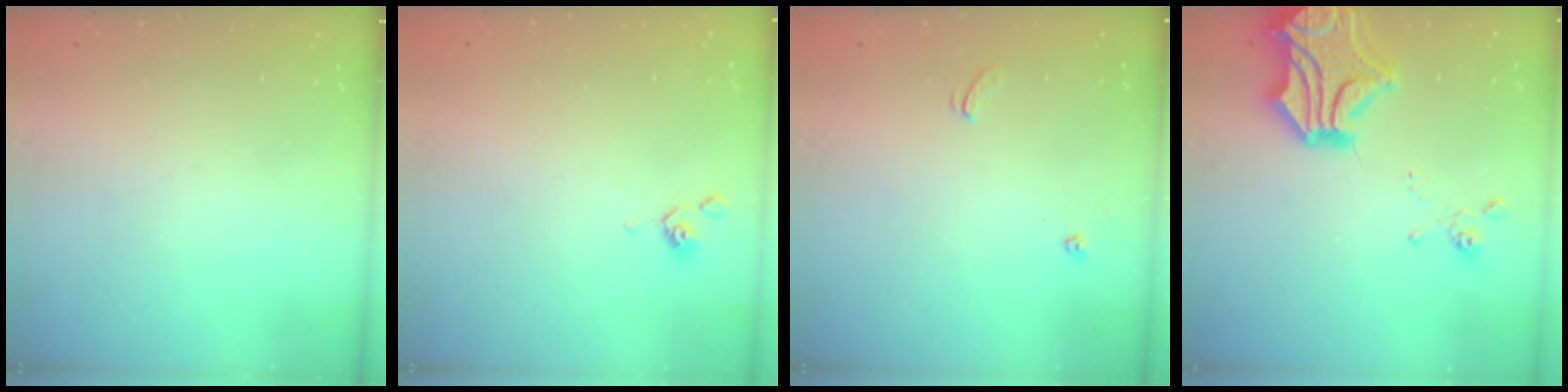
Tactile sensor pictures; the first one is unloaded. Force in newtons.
{"total": 0.8, "press": 0.8, "slide": 0.2}
{"total": 1.7, "press": 1.7, "slide": 0.5}
{"total": 10.0, "press": 9.6, "slide": 2.9}